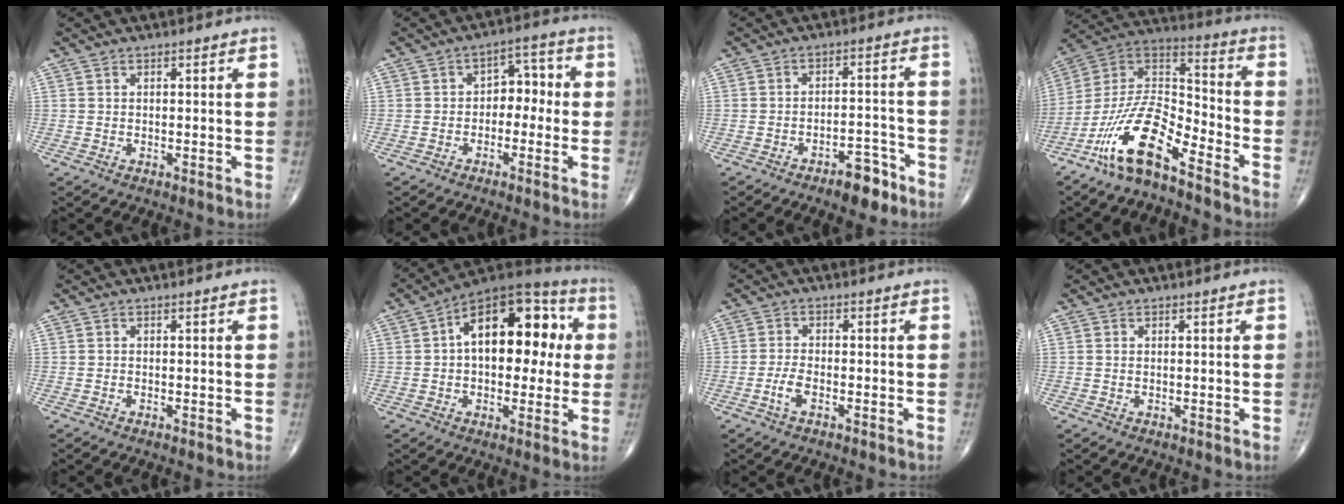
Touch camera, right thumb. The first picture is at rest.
{"total": 4.8, "force": [-0.8, 3.4, 3.3], "torque": [-0.017, 0.026, -0.024]}
{"total": 6.4, "force": [-4.4, 2.7, 3.9], "torque": [-0.040, 0.037, -0.062]}
{"total": 16.1, "force": [-10.7, 5.0, 11.0], "torque": [-0.202, 0.081, -0.207]}
{"total": 0.0}
{"total": 19.2, "force": [2.7, 10.8, 15.6], "torque": [-0.194, 0.034, 0.028]}
{"total": 3.1, "force": [-1.5, 1.2, 2.4], "torque": [-0.055, 0.012, -0.031]}
{"total": 0.0}